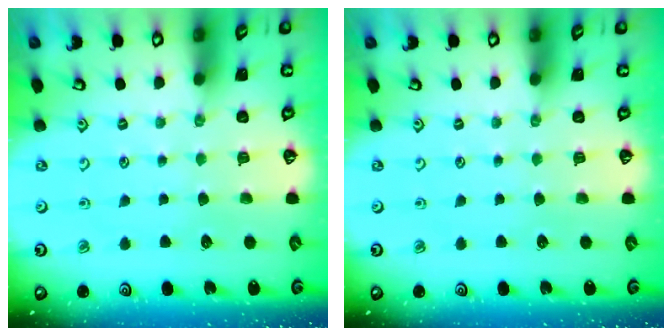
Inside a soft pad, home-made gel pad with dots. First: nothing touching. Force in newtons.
{"total": 0.0}